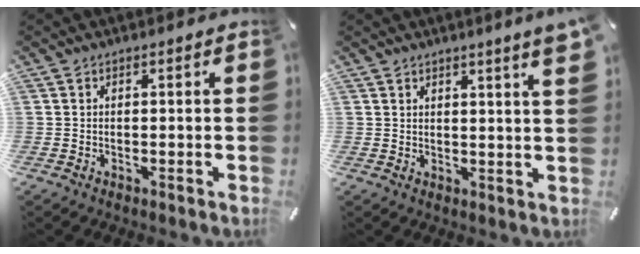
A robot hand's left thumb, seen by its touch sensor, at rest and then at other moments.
{"total": 3.8, "force": [2.9, -0.2, 2.4], "torque": [-0.037, -0.017, 0.047]}